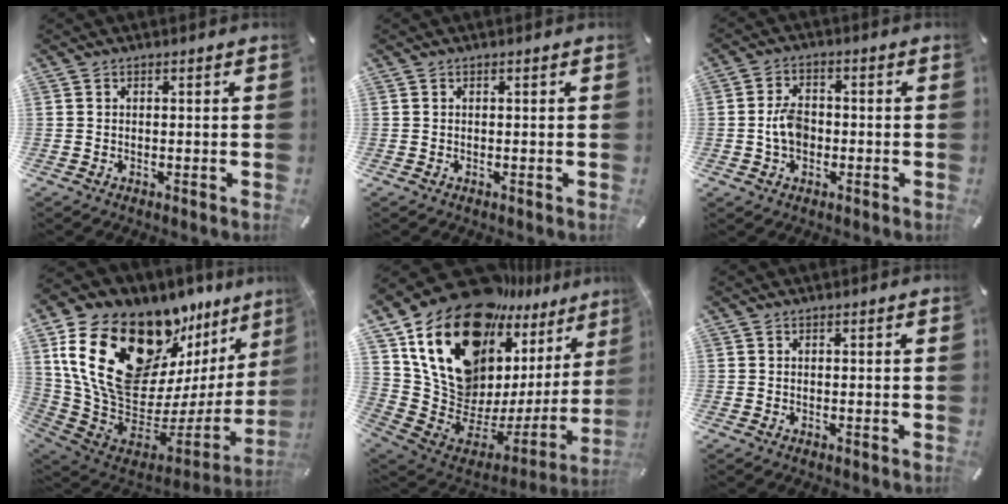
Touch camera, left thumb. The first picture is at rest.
{"total": 0.0}
{"total": 5.9, "force": [-0.9, 4.1, 4.1], "torque": [-0.080, 0.005, -0.022]}
{"total": 25.6, "force": [13.2, 14.7, 16.3], "torque": [-0.299, -0.098, 0.252]}
{"total": 21.6, "force": [13.4, 12.8, 11.1], "torque": [-0.166, -0.136, 0.256]}
{"total": 0.0}